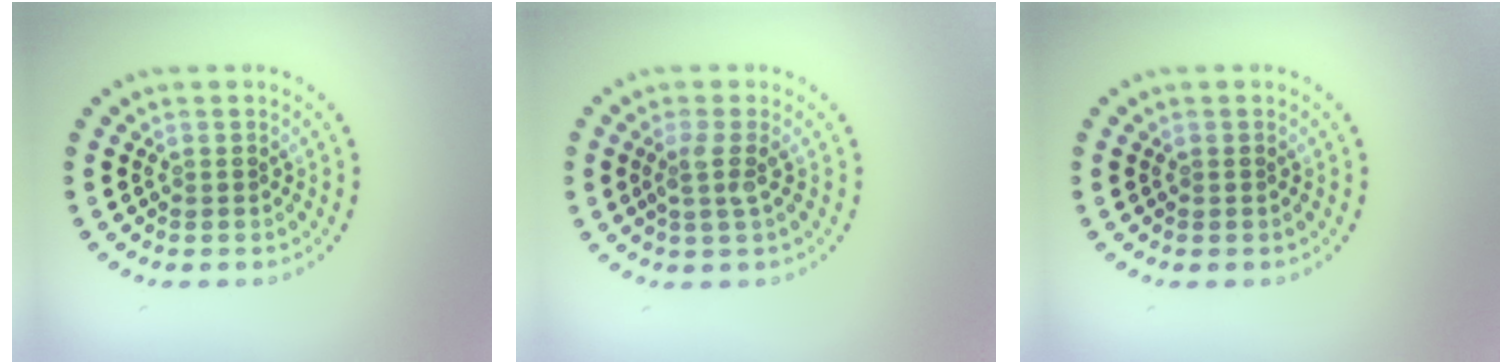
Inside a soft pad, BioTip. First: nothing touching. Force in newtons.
{"total": 1.8, "press": 1.2, "slide": 1.3}
{"total": 0.0}